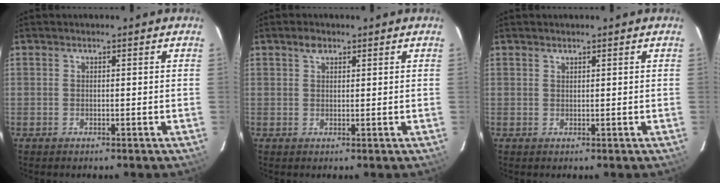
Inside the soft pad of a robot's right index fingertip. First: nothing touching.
{"total": 1.9, "force": [1.2, 1.2, 1.0], "torque": [-0.017, 0.007, 0.020]}
{"total": 0.5, "force": [0.5, 0.1, 0.1], "torque": [-0.001, 0.001, 0.010]}